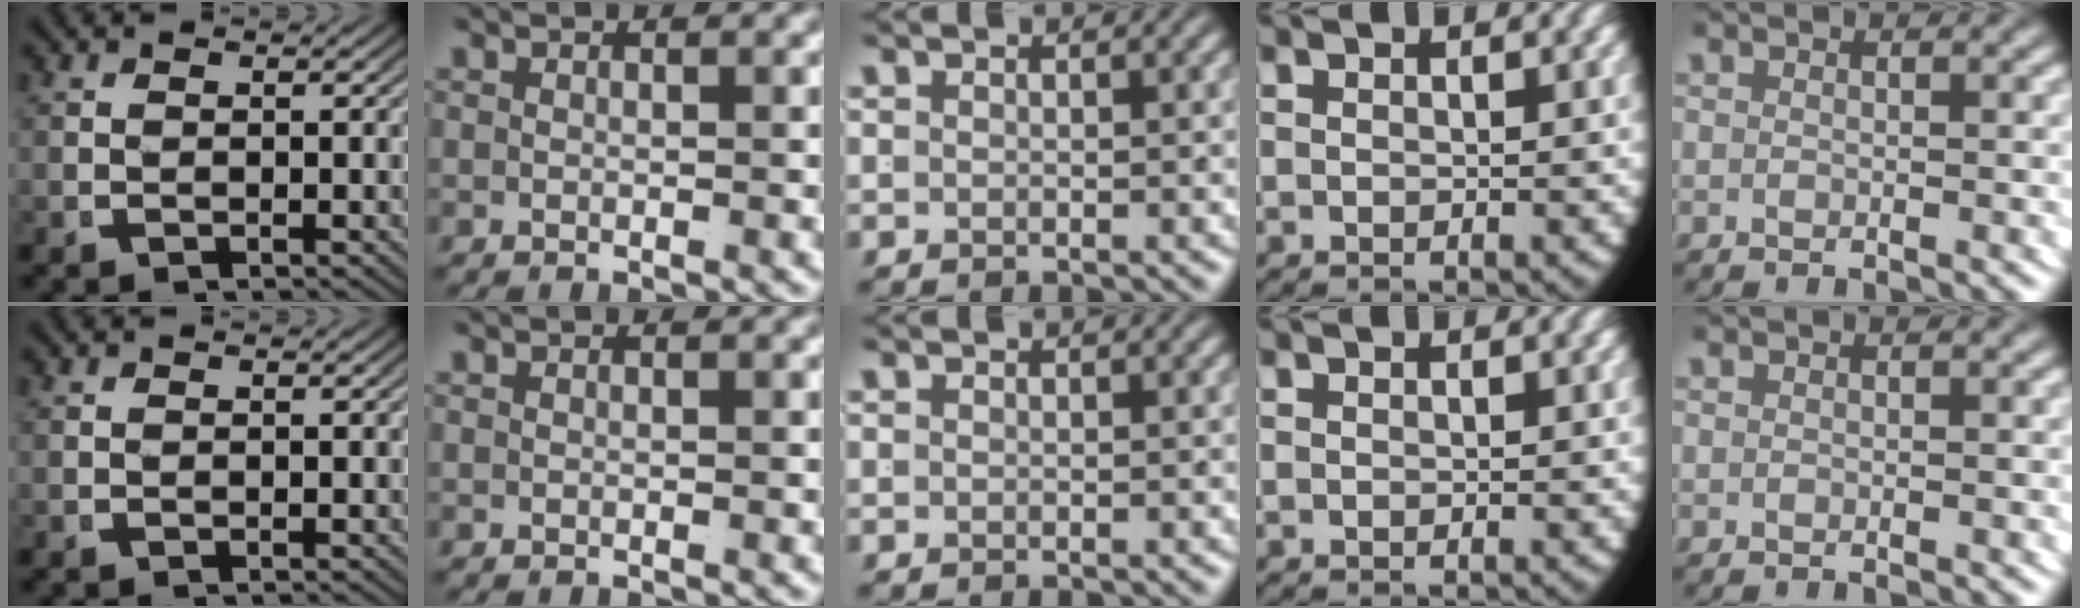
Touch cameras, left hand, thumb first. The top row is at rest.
{}